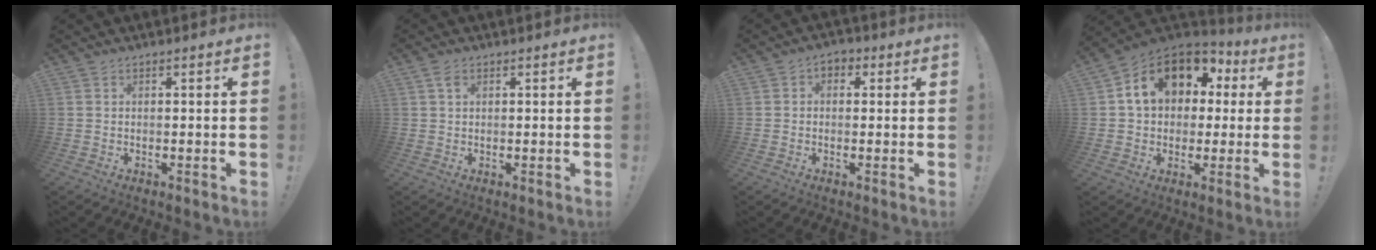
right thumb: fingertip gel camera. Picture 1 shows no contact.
{"total": 2.1, "force": [1.1, 1.2, 1.3], "torque": [-0.029, 0.003, 0.020]}
{"total": 3.3, "force": [0.4, 2.6, 2.1], "torque": [-0.023, 0.005, 0.005]}
{"total": 15.9, "force": [6.0, 11.4, 9.4], "torque": [-0.143, -0.014, 0.109]}